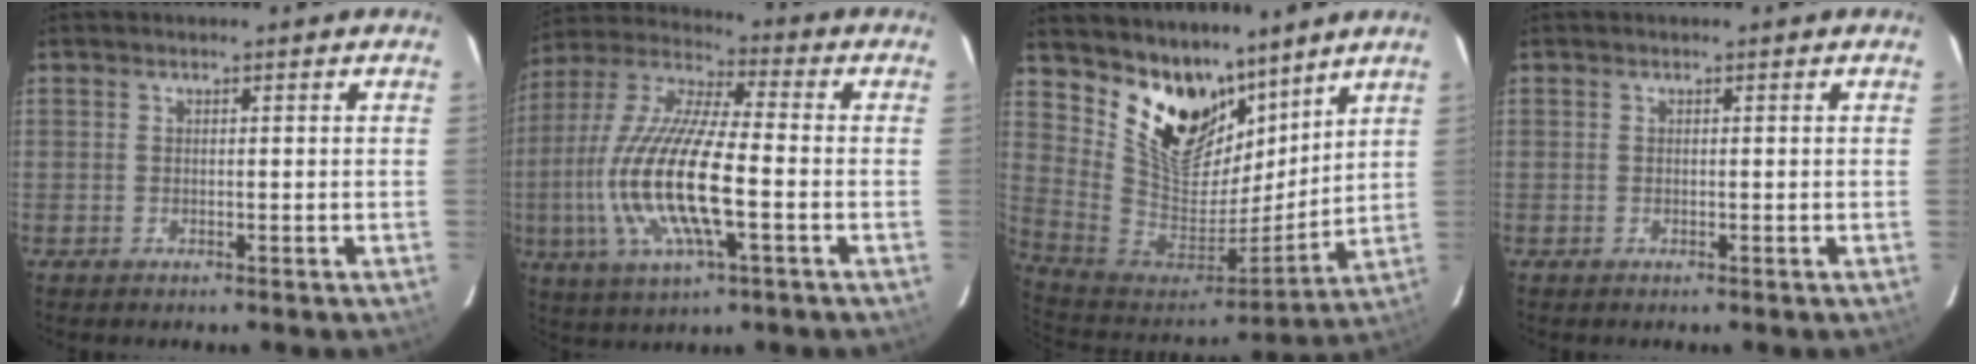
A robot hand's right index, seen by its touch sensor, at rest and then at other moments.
{"total": 19.3, "force": [-3.9, 5.1, 18.2], "torque": [-0.374, -0.011, -0.079]}
{"total": 17.3, "force": [12.3, 9.5, 7.7], "torque": [-0.163, -0.015, 0.238]}
{"total": 0.0}